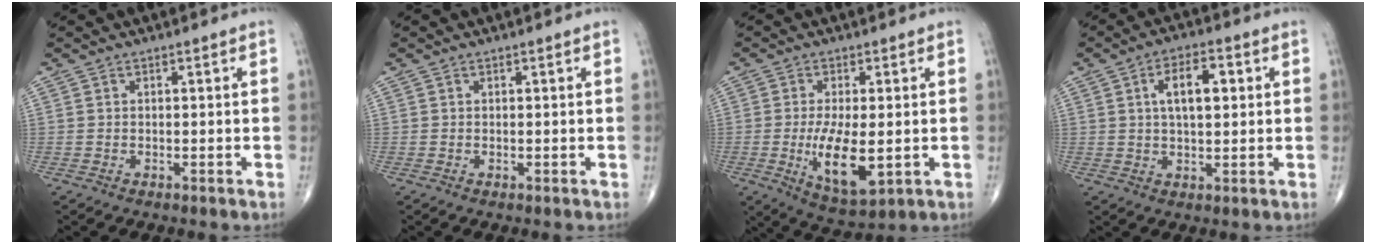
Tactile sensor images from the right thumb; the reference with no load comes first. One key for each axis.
{"total": 0.0}
{"total": 10.5, "fx": -1.5, "fy": 4.3, "fz": 9.5, "tx": -0.161, "ty": -0.025, "tz": -0.014}
{"total": 7.8, "fx": 1.8, "fy": 3.6, "fz": 6.6, "tx": -0.101, "ty": 0.002, "tz": 0.026}